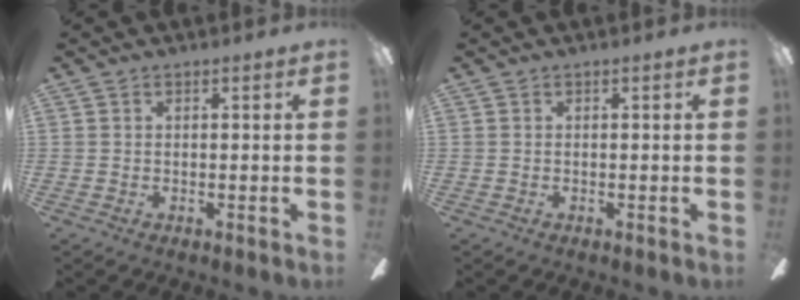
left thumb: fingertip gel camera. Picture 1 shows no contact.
{"total": 0.0}